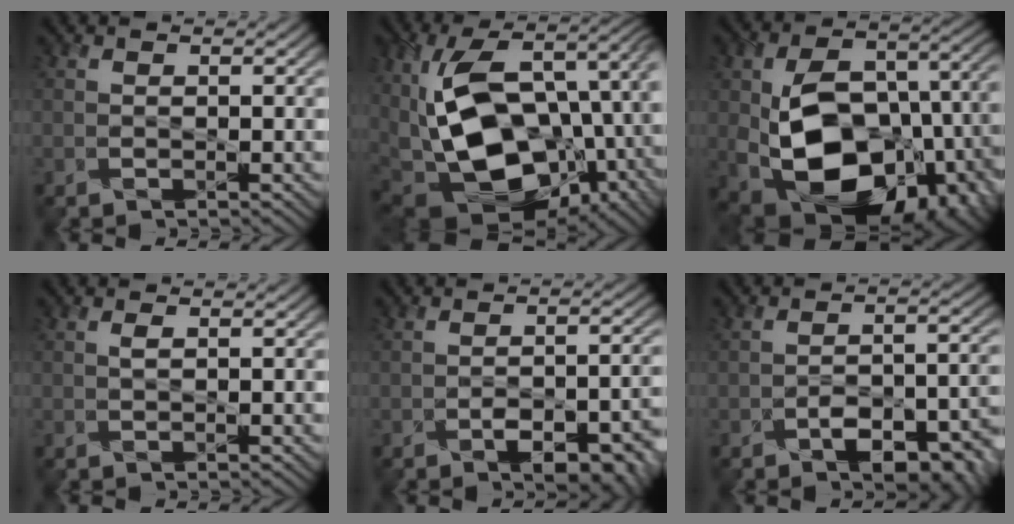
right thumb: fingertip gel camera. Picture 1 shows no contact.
{"total": 19.2, "force": [-1.0, 12.4, 14.6], "torque": [-0.312, -0.020, 0.017]}
{"total": 17.5, "force": [-4.6, 11.7, 12.1], "torque": [-0.212, -0.027, -0.070]}
{"total": 0.7, "force": [0.3, 0.2, 0.6], "torque": [-0.014, 0.005, 0.005]}
{"total": 6.9, "force": [-3.3, 3.1, 5.2], "torque": [-0.077, -0.004, -0.045]}
{"total": 7.5, "force": [-3.7, 3.6, 5.4], "torque": [-0.080, -0.002, -0.061]}